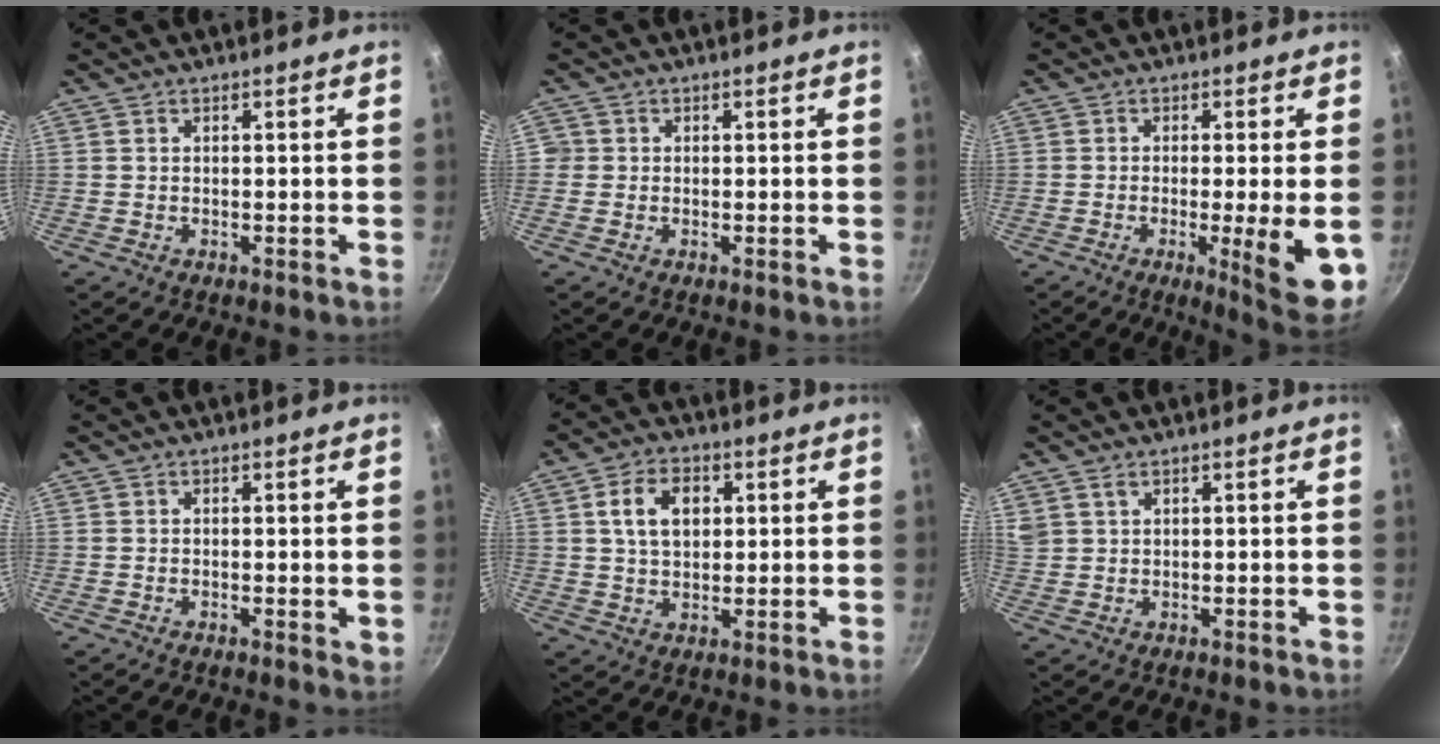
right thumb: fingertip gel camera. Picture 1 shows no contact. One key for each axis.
{"total": 1.2, "fx": -0.1, "fy": 1.2, "fz": 0.0, "tx": 0.006, "ty": 0.003, "tz": -0.003}
{"total": 10.0, "fx": -1.8, "fy": 1.2, "fz": 9.8, "tx": -0.130, "ty": -0.008, "tz": -0.020}
{"total": 1.0, "fx": 0.1, "fy": 0.4, "fz": 0.9, "tx": -0.012, "ty": -0.003, "tz": -0.001}
{"total": 8.3, "fx": 2.1, "fy": 5.7, "fz": 5.7, "tx": -0.085, "ty": 0.004, "tz": 0.036}
{"total": 2.5, "fx": 1.7, "fy": 1.3, "fz": 1.2, "tx": -0.024, "ty": 0.002, "tz": 0.043}